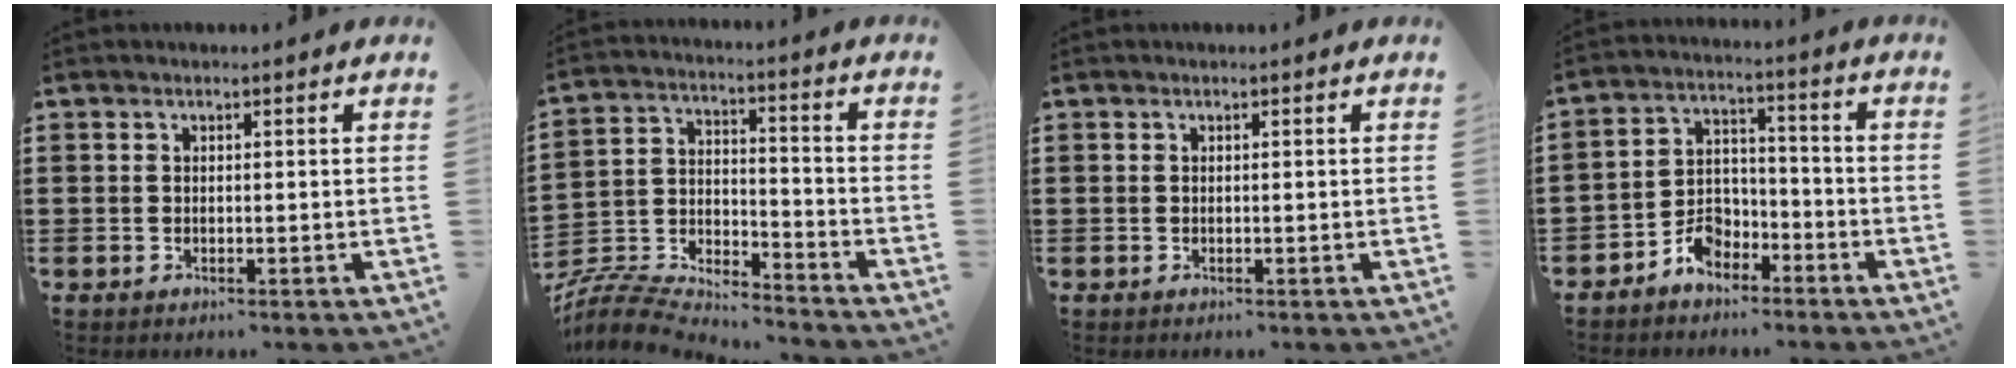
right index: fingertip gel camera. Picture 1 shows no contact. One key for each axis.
{"total": 7.7, "fx": -7.5, "fy": 1.2, "fz": 1.0, "tx": -0.040, "ty": 0.000, "tz": -0.157}
{"total": 0.0}
{"total": 5.4, "fx": -4.1, "fy": 3.2, "fz": 1.6, "tx": -0.038, "ty": 0.014, "tz": -0.079}